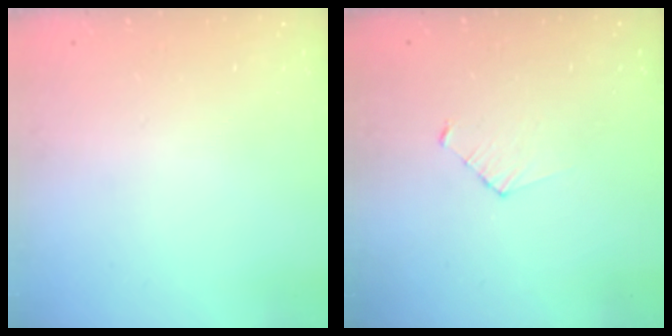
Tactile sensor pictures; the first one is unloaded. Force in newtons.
{"total": 4.5, "press": 4.5, "slide": 0.4}